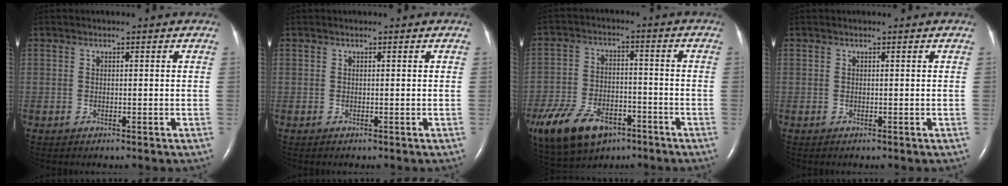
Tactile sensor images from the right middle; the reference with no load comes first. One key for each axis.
{"total": 0.0}
{"total": 16.2, "fx": -9.6, "fy": 9.0, "fz": 9.4, "tx": -0.219, "ty": -0.008, "tz": -0.161}
{"total": 0.0}